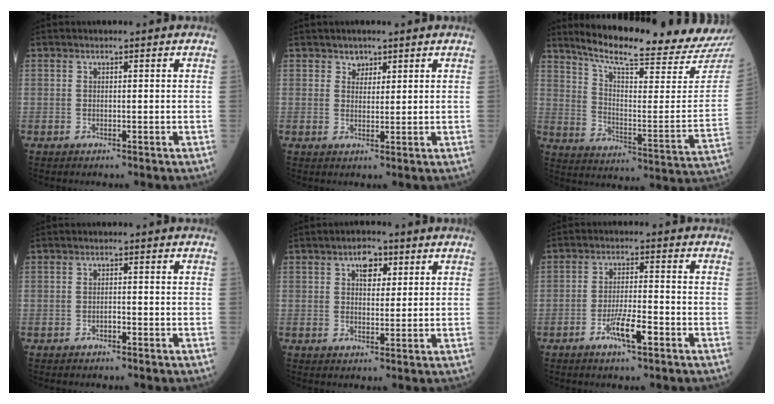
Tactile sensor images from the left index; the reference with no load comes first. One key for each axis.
{"total": 1.9, "fx": 1.3, "fy": 1.4, "fz": 0.3, "tx": -0.004, "ty": -0.001, "tz": 0.021}
{"total": 23.0, "fx": 21.3, "fy": -0.6, "fz": 8.6, "tx": -0.148, "ty": -0.099, "tz": 0.290}
{"total": 0.9, "fx": -0.7, "fy": 0.4, "fz": 0.5, "tx": -0.009, "ty": -0.001, "tz": -0.013}
{"total": 4.1, "fx": 2.0, "fy": 2.3, "fz": 2.8, "tx": -0.047, "ty": 0.007, "tz": 0.032}
{"total": 5.3, "fx": -2.9, "fy": 0.9, "fz": 4.3, "tx": -0.087, "ty": -0.005, "tz": -0.052}